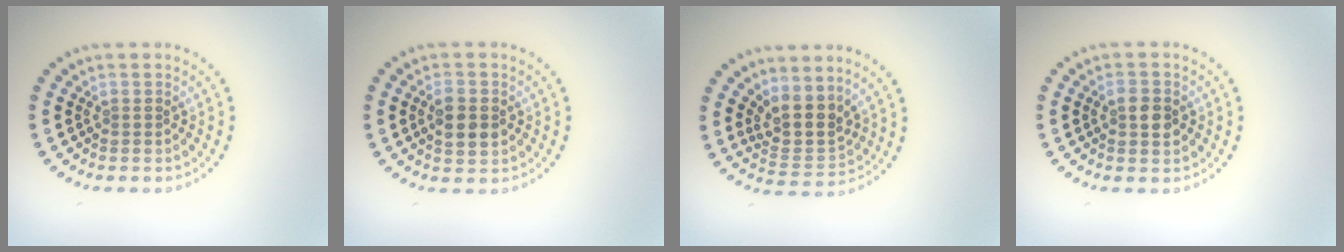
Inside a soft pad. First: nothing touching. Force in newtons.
{"total": 2.8, "press": 2.7, "slide": 0.3}
{"total": 3.6, "press": 2.9, "slide": 2.3}
{"total": 2.0, "press": 1.9, "slide": 0.1}